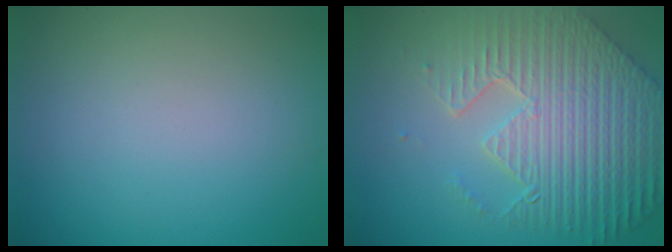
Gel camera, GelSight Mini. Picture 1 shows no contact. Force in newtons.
{"total": 9.2, "press": 6.5, "slide": 6.6}